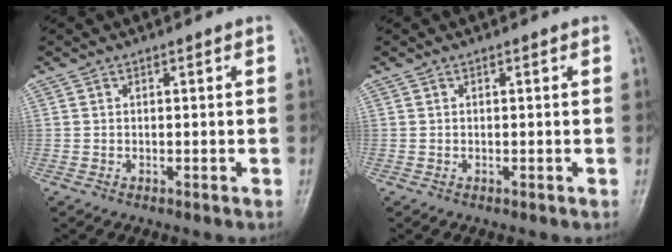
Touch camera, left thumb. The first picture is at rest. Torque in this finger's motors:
{"motor_torque": [0.01, 0.01, 0.06, -0.17, 0.00]}